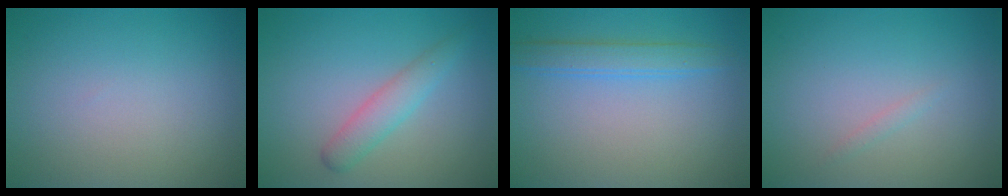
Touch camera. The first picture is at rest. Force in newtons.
{"total": 2.5, "press": 2.5, "slide": 0.1}
{"total": 2.6, "press": 2.6, "slide": 0.0}
{"total": 0.5, "press": 0.5, "slide": 0.0}